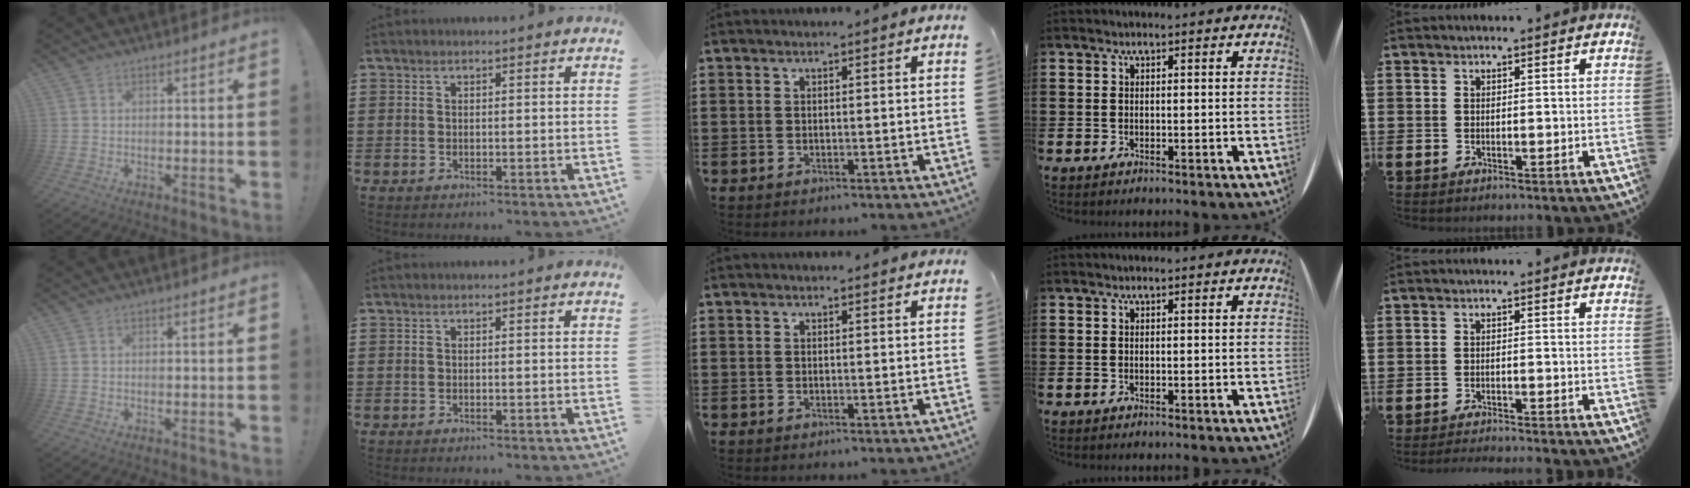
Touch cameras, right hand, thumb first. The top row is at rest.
{"little": {"total": 1.2, "force": [-1.2, -0.3, 0.2], "torque": [-0.002, 0.001, -0.023]}}